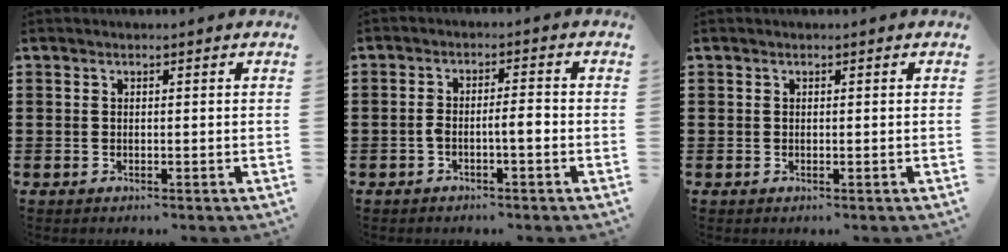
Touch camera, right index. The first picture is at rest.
{"total": 3.0, "force": [-1.0, 0.5, 2.7], "torque": [-0.050, 0.003, -0.021]}
{"total": 0.0}